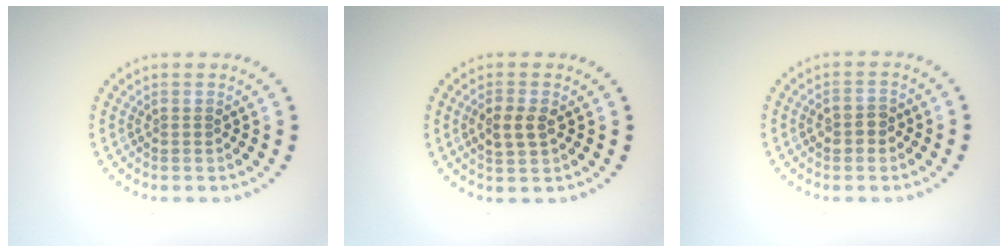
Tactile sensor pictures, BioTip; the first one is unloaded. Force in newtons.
{"total": 2.4, "press": 2.4, "slide": 0.2}
{"total": 1.6, "press": 1.6, "slide": 0.2}